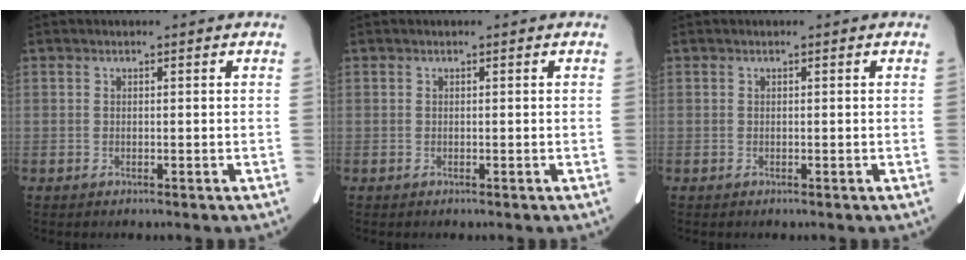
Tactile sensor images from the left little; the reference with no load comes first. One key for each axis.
{"total": 0.0}
{"total": 0.0}